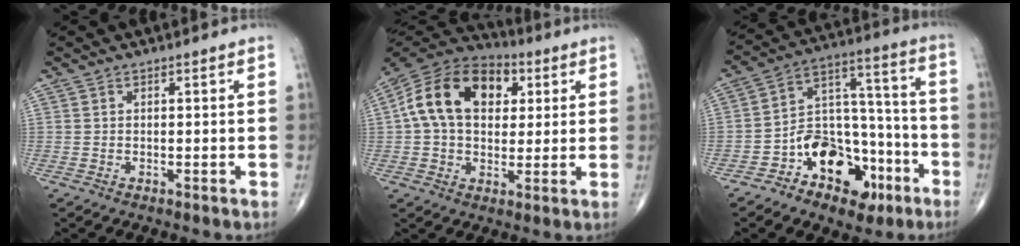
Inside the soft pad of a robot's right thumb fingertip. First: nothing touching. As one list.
[{"total": 18.2, "force": [4.1, 12.3, 12.7], "torque": [-0.208, 0.014, 0.061]}, {"total": 16.4, "force": [-8.1, 10.7, 9.5], "torque": [-0.101, 0.086, -0.128]}]